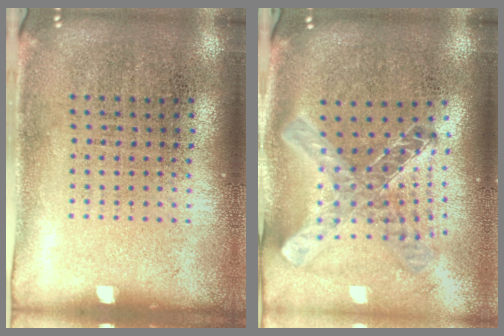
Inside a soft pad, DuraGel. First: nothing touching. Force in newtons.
{"total": 1.5, "press": 1.3, "slide": 0.6}